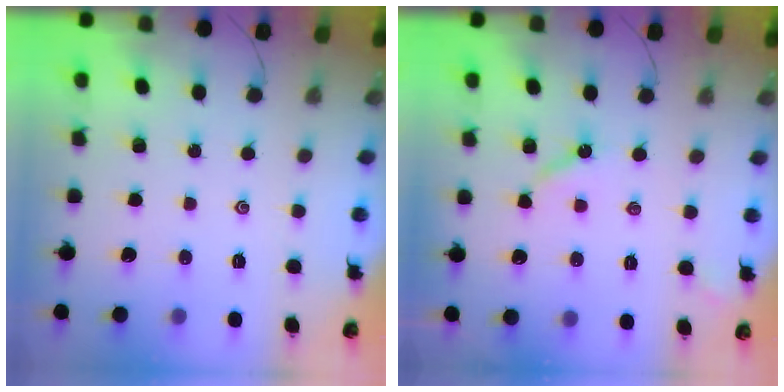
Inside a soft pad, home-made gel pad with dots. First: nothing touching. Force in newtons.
{"total": 4.8, "press": 4.7, "slide": 0.5}